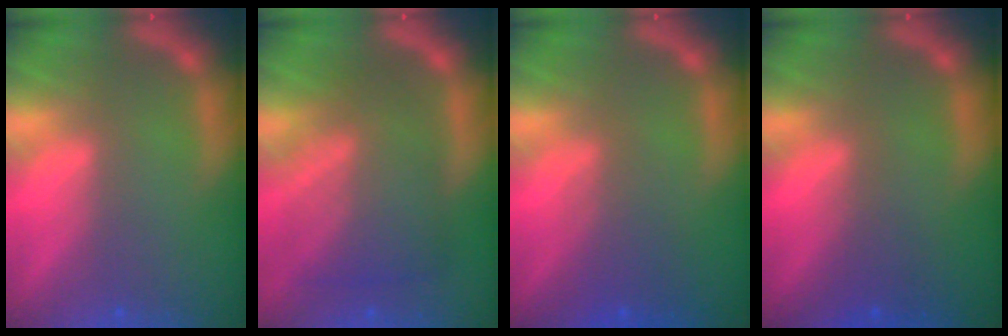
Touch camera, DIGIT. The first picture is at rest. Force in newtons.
{"total": 8.1}
{"total": 3.1}
{"total": 2.0}